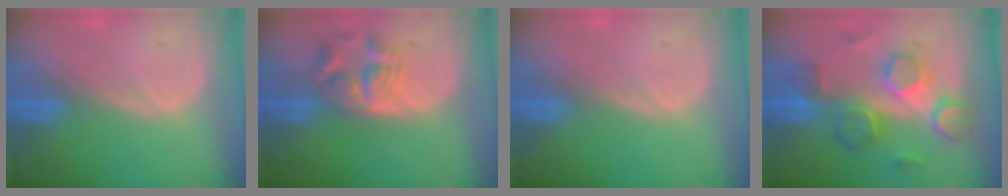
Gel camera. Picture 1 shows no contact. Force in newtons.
{"total": 5.7, "press": 5.1, "slide": 2.4}
{"total": 0.0}
{"total": 8.3, "press": 8.2, "slide": 1.4}